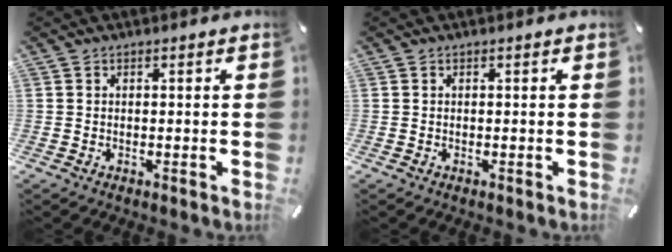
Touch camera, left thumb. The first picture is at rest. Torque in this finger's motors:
{"motor_torque": [-0.01, 0.01, -0.02, 0.01, 0.00]}